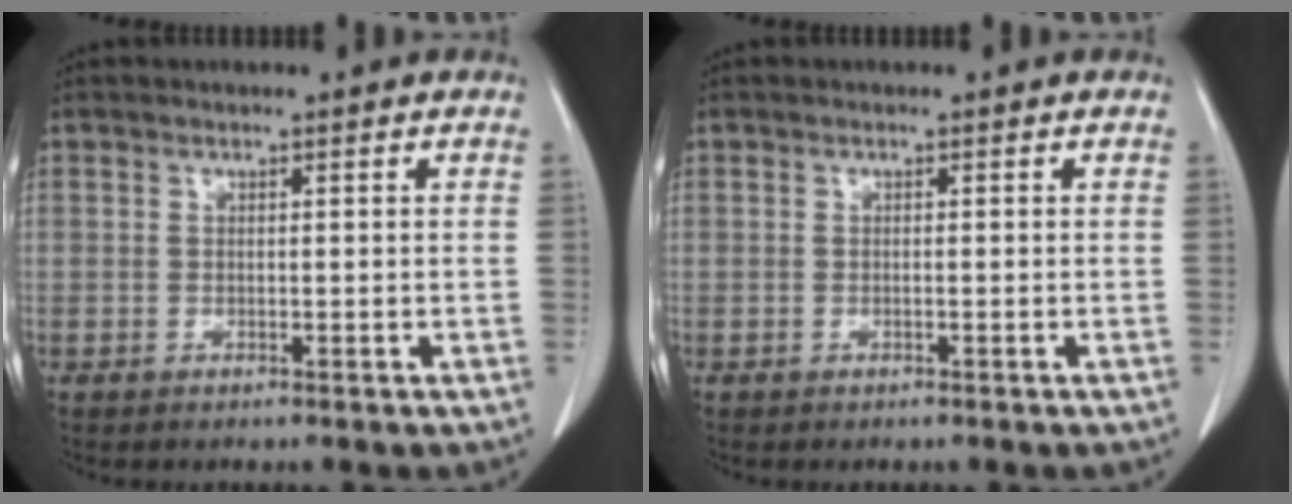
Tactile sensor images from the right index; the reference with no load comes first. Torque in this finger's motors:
{"motor_torque": [-0.03, 0.00, 0.01, 0.00]}